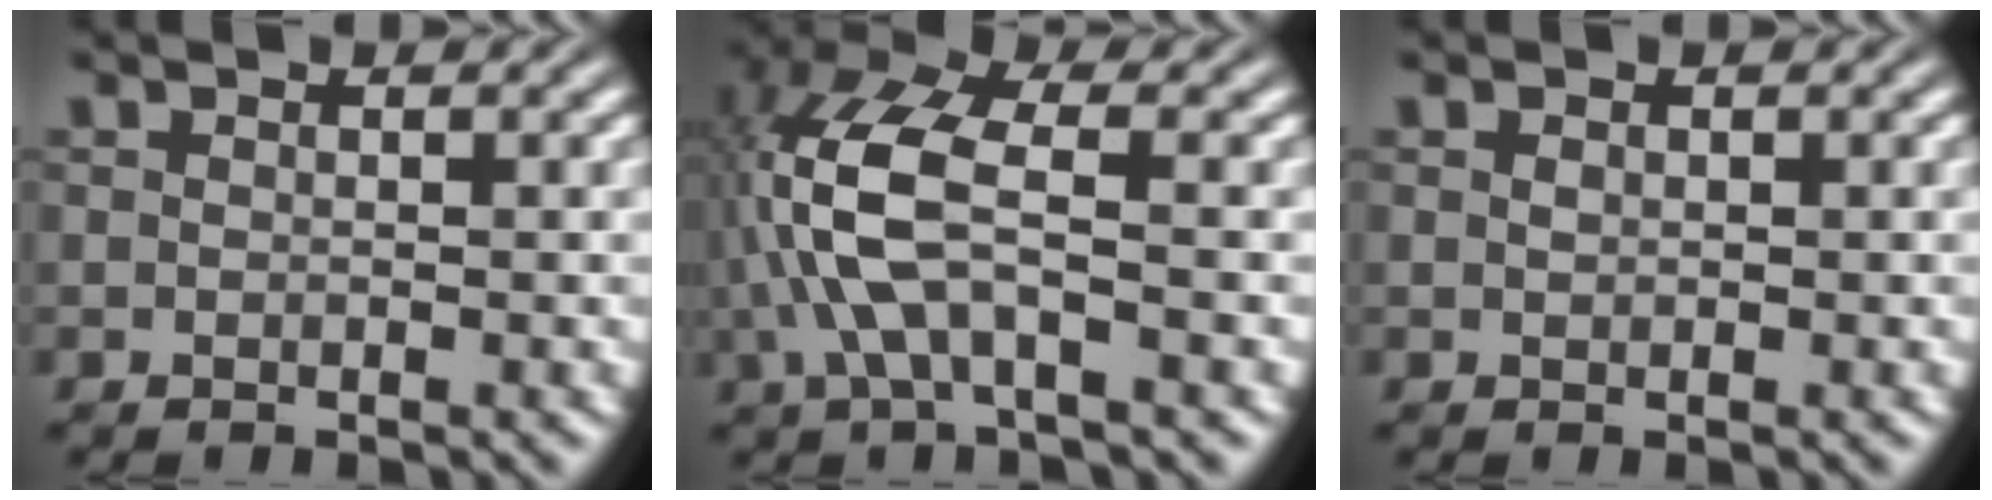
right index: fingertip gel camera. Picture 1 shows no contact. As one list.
[{"total": 6.1, "force": [0.8, 2.4, 5.6], "torque": [-0.132, -0.005, 0.021]}, {"total": 0.6, "force": [0.1, -0.6, 0.0], "torque": [0.001, -0.007, 0.010]}]